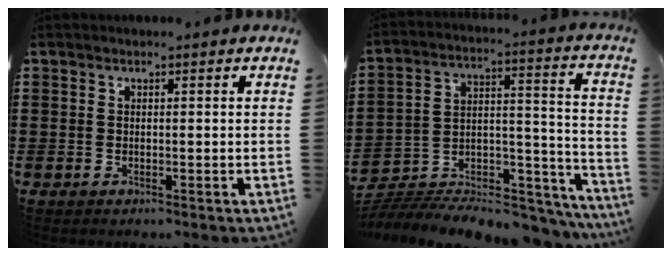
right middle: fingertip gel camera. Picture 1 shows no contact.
{"total": 7.3, "force": [-7.0, 1.8, 1.3], "torque": [-0.013, 0.013, -0.135]}